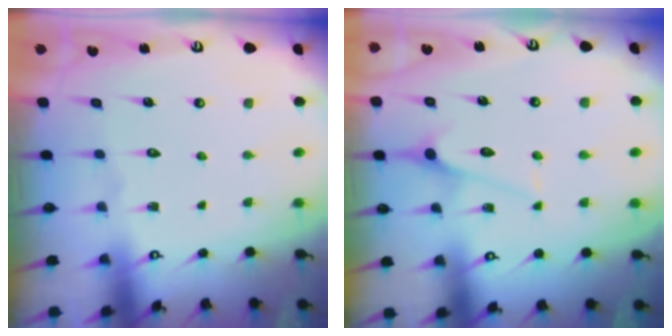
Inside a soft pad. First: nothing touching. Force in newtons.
{"total": 5.0, "press": 5.0, "slide": 0.5}